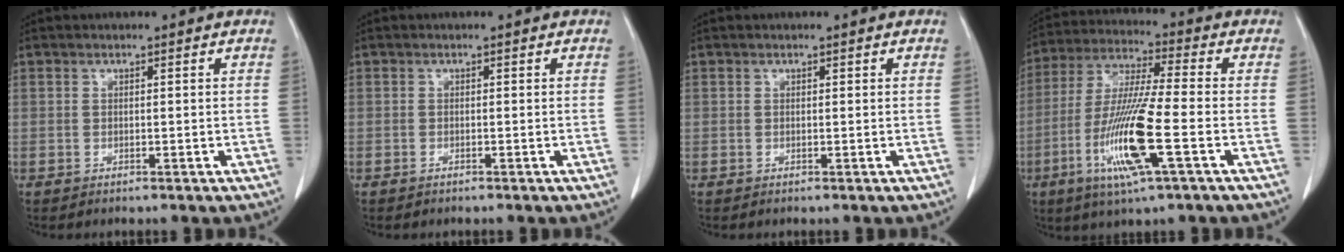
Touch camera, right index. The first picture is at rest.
{"total": 0.0}
{"total": 0.0}
{"total": 14.3, "force": [-4.6, 0.4, 13.6], "torque": [-0.280, -0.018, -0.091]}